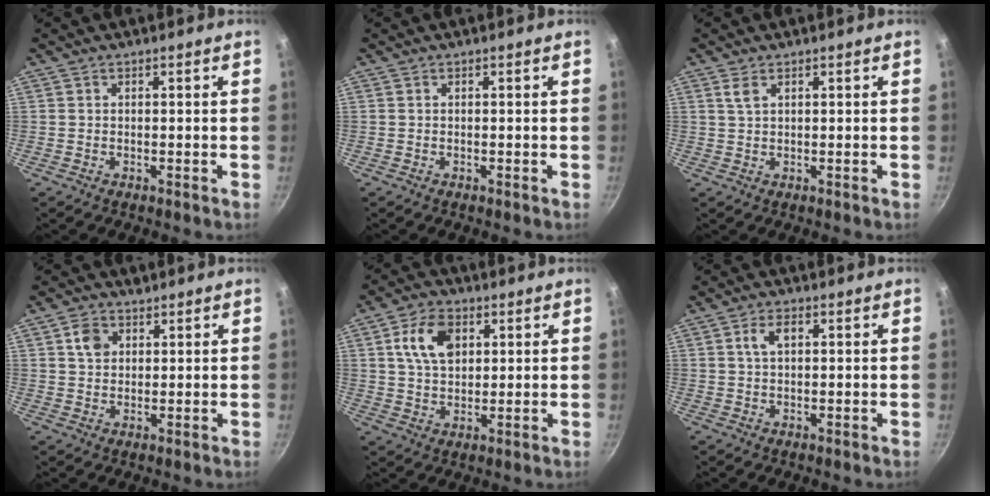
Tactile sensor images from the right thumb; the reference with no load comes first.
{"total": 0.0}
{"total": 1.8, "force": [0.9, 0.8, 1.3], "torque": [-0.028, -0.005, 0.020]}
{"total": 3.9, "force": [1.7, 3.0, 1.8], "torque": [-0.017, -0.003, 0.031]}
{"total": 9.2, "force": [2.8, 6.1, 6.3], "torque": [-0.099, 0.000, 0.048]}
{"total": 3.4, "force": [0.9, 1.8, 2.7], "torque": [-0.042, 0.007, 0.017]}